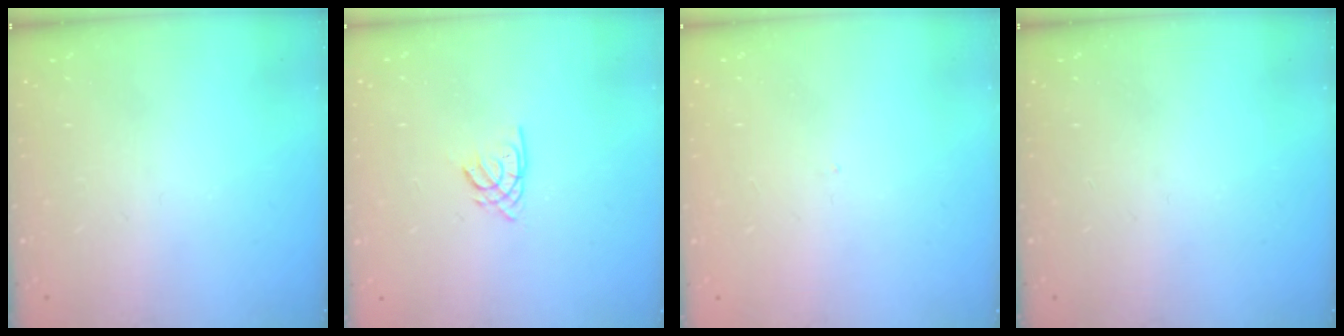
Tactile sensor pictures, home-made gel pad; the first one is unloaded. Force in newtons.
{"total": 1.8, "press": 1.8, "slide": 0.3}
{"total": 0.0}
{"total": 0.0}